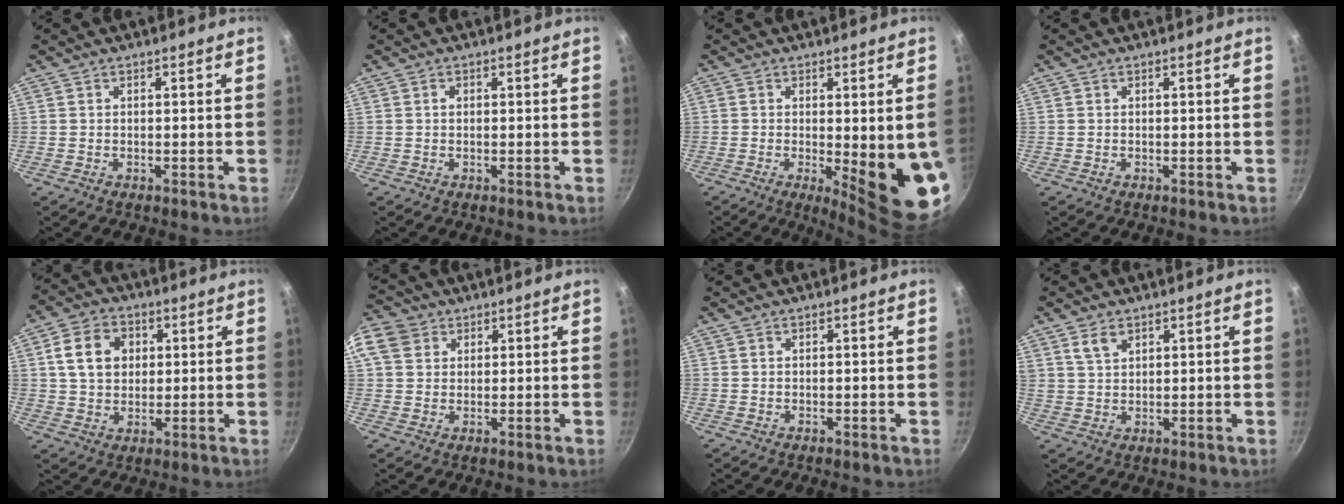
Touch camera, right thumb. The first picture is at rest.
{"total": 0.8, "force": [0.2, 0.7, 0.5], "torque": [-0.006, 0.005, 0.003]}
{"total": 12.7, "force": [-1.8, 3.0, 12.2], "torque": [-0.138, -0.024, -0.013]}
{"total": 0.0}
{"total": 9.8, "force": [2.4, 7.7, 5.6], "torque": [-0.083, 0.008, 0.034]}
{"total": 9.1, "force": [3.4, 7.3, 4.1], "torque": [-0.079, 0.008, 0.055]}
{"total": 0.0}
{"total": 3.9, "force": [2.3, 2.2, 2.3], "torque": [-0.037, -0.004, 0.048]}